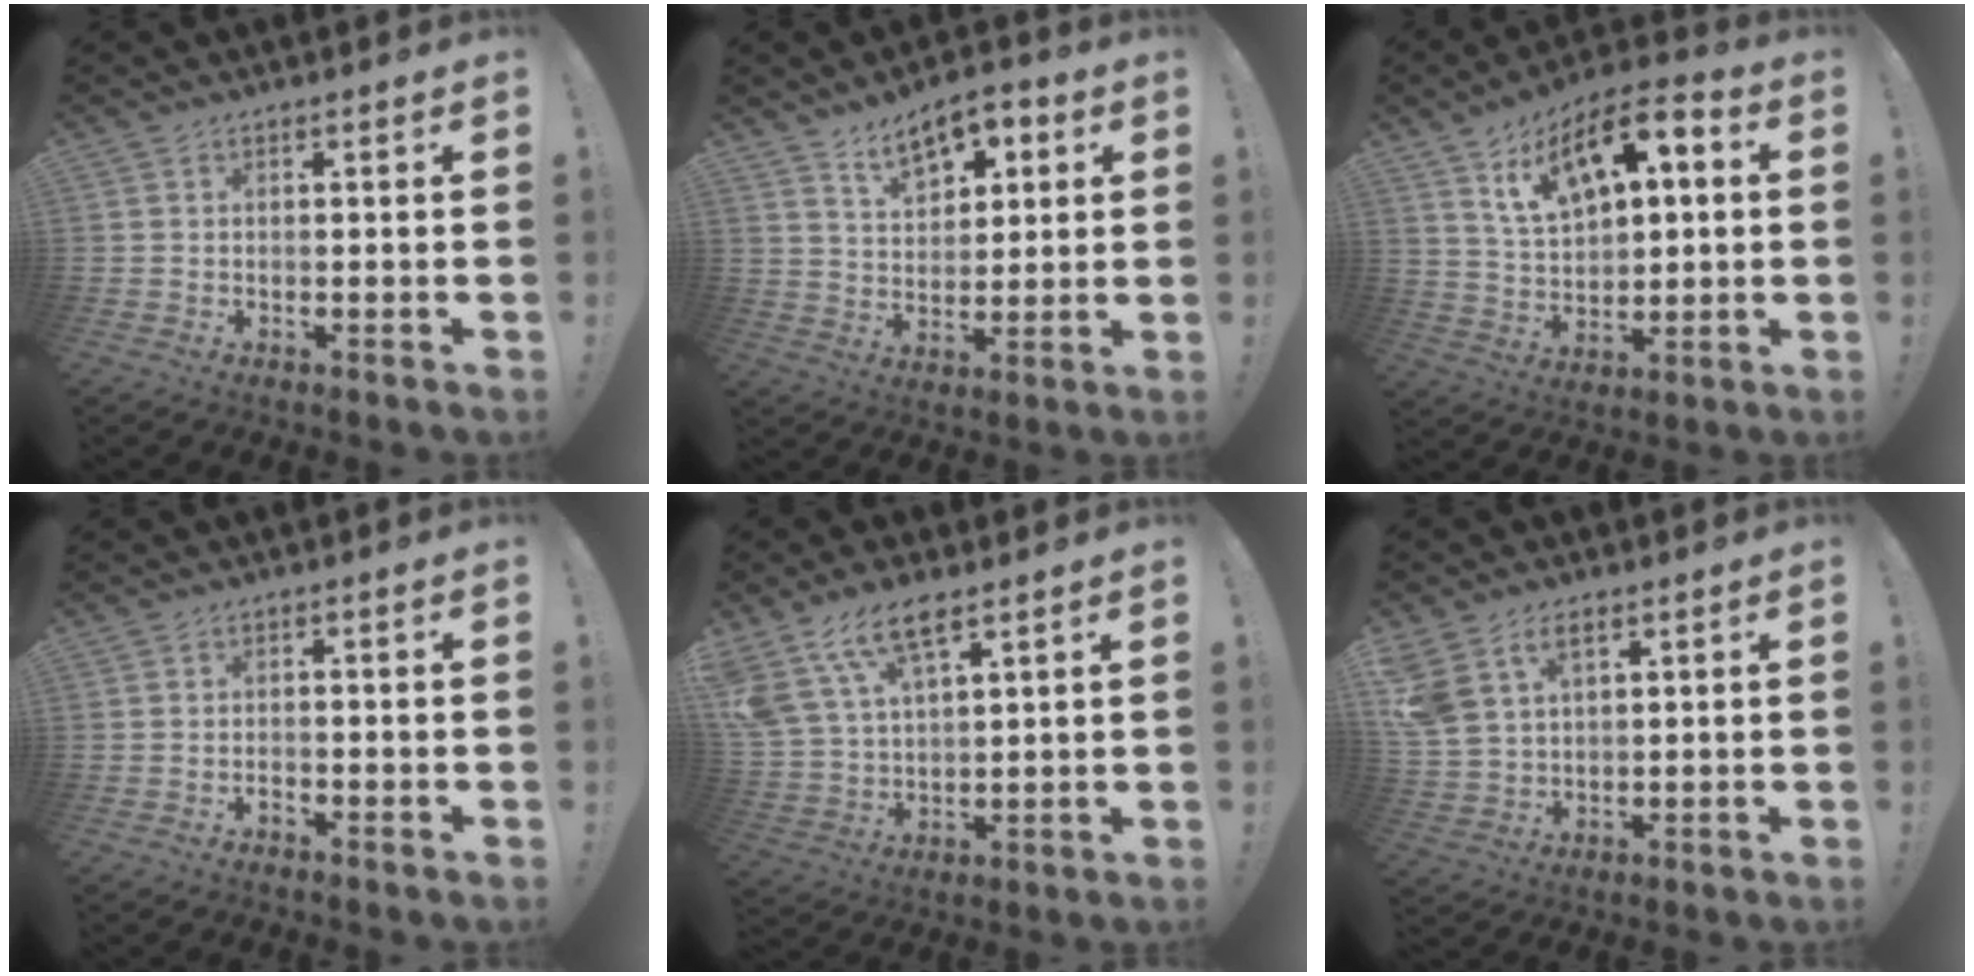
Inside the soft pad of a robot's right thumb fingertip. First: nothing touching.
{"total": 10.3, "force": [6.5, 5.6, 5.7], "torque": [-0.085, -0.030, 0.120]}
{"total": 15.0, "force": [7.5, 8.0, 10.2], "torque": [-0.167, -0.038, 0.134]}
{"total": 1.3, "force": [-1.2, 0.2, 0.3], "torque": [-0.011, 0.000, -0.021]}
{"total": 12.7, "force": [8.5, 5.4, 7.8], "torque": [-0.160, -0.037, 0.158]}
{"total": 8.4, "force": [4.6, 5.2, 4.8], "torque": [-0.100, -0.017, 0.090]}